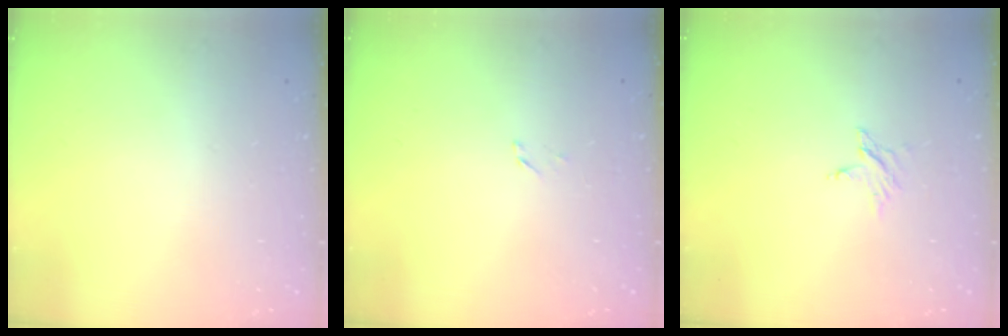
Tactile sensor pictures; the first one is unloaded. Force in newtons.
{"total": 1.6, "press": 1.6, "slide": 0.2}
{"total": 2.7, "press": 2.7, "slide": 0.3}